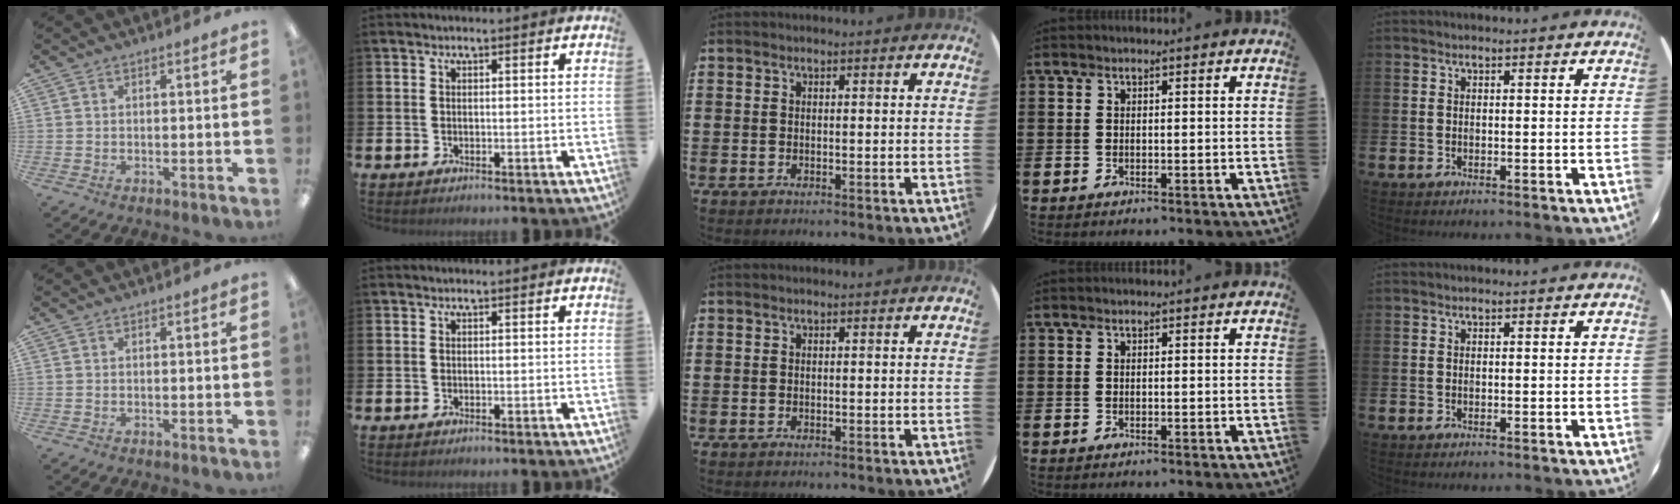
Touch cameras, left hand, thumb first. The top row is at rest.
{}